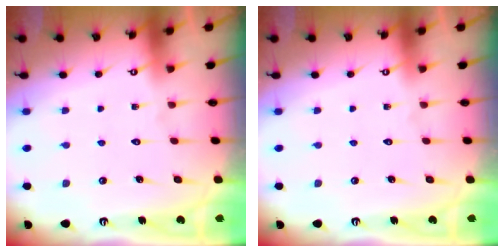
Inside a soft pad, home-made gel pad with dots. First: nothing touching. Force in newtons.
{"total": 0.0}